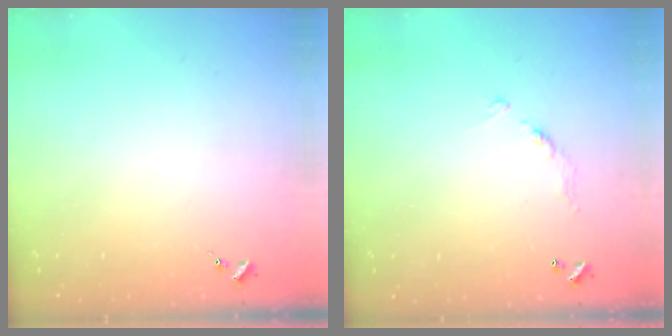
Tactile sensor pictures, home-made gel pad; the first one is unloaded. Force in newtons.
{"total": 6.0, "press": 6.0, "slide": 0.4}